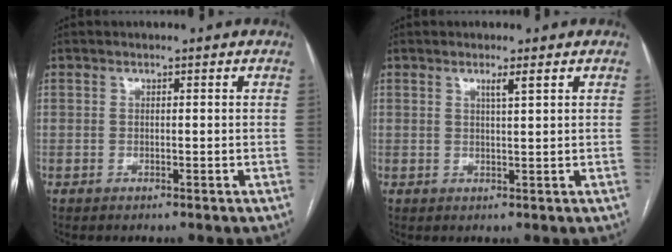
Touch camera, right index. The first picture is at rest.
{"total": 1.7, "force": [1.0, -0.3, 1.3], "torque": [-0.025, -0.002, 0.018]}